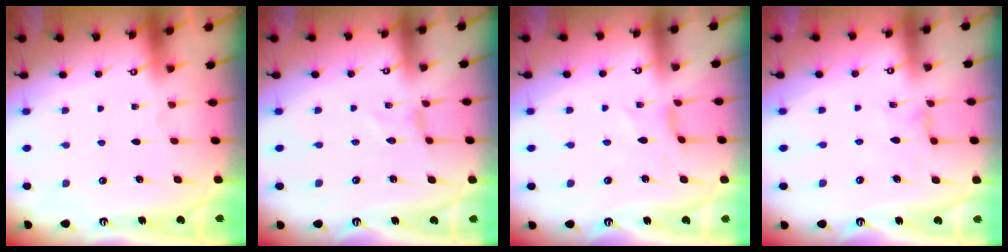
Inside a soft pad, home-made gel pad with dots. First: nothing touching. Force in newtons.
{"total": 0.0}
{"total": 2.2, "press": 2.2, "slide": 0.2}
{"total": 1.4, "press": 1.4, "slide": 0.2}